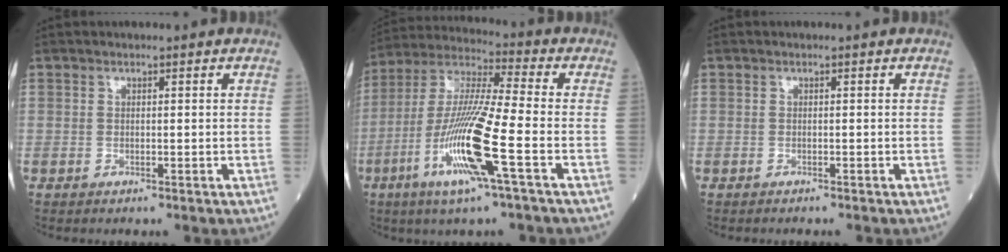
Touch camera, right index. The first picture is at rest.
{"total": 15.5, "force": [-5.6, 0.0, 14.4], "torque": [-0.298, -0.015, -0.112]}
{"total": 1.1, "force": [-1.0, 0.2, 0.4], "torque": [-0.009, -0.003, -0.014]}